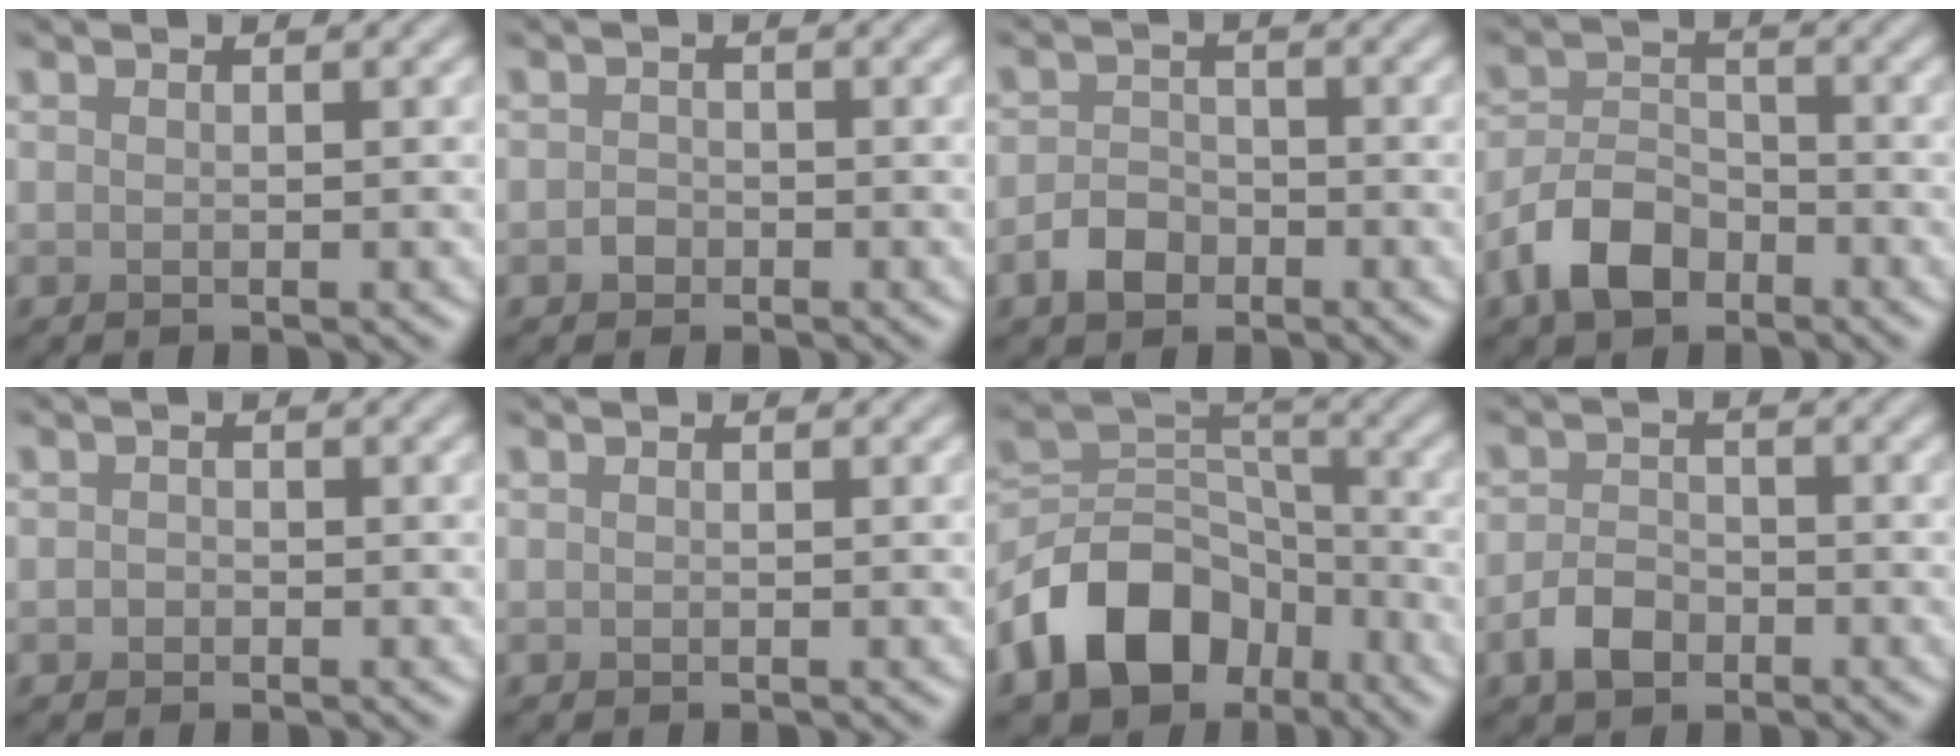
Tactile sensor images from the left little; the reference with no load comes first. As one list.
[{"total": 1.0, "force": [-0.5, 0.8, 0.3], "torque": [-0.003, -0.001, -0.011]}, {"total": 2.8, "force": [-1.6, 1.9, 1.3], "torque": [-0.020, 0.006, -0.034]}, {"total": 4.9, "force": [-2.9, 2.9, 2.6], "torque": [-0.050, 0.003, -0.064]}, {"total": 0.7, "force": [-0.3, 0.6, 0.2], "torque": [-0.001, -0.004, -0.007]}, {"total": 0.0}, {"total": 10.0, "force": [-5.4, 6.7, 5.1], "torque": [-0.088, 0.003, -0.110]}, {"total": 2.9, "force": [-1.6, 1.9, 1.6], "torque": [-0.030, 0.004, -0.036]}]